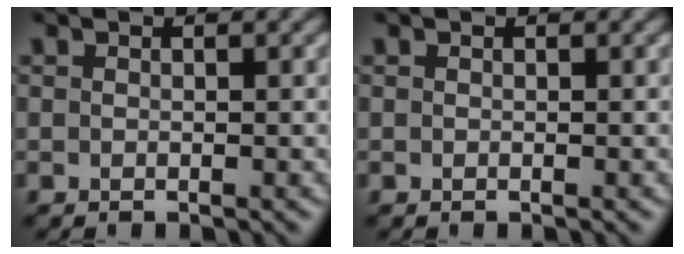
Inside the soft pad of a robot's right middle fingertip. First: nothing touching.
{"total": 0.0}